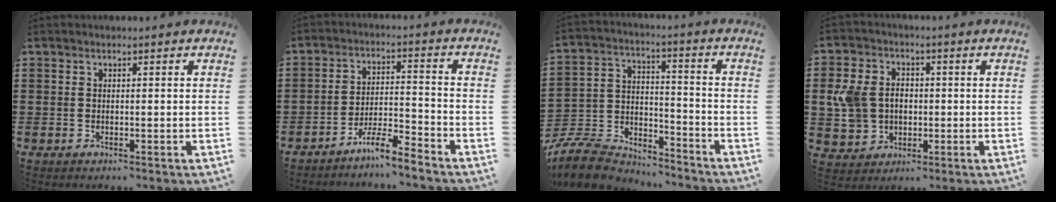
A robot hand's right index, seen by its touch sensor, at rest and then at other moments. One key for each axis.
{"total": 5.5, "fx": -5.2, "fy": 0.0, "fz": 2.0, "tx": -0.043, "ty": 0.001, "tz": -0.101}
{"total": 8.9, "fx": -8.4, "fy": 2.3, "fz": 2.1, "tx": -0.062, "ty": 0.011, "tz": -0.172}
{"total": 7.7, "fx": 0.4, "fy": 6.4, "fz": 4.3, "tx": -0.135, "ty": 0.010, "tz": 0.001}